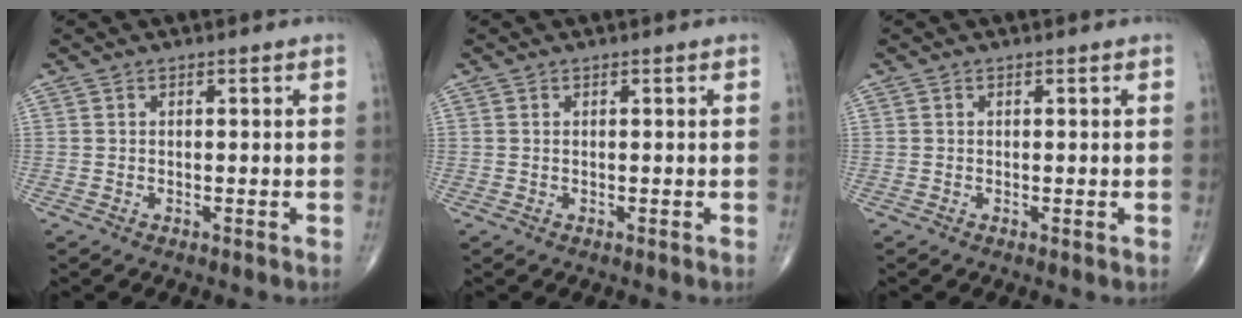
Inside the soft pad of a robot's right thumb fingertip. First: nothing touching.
{"total": 0.0}
{"total": 0.0}